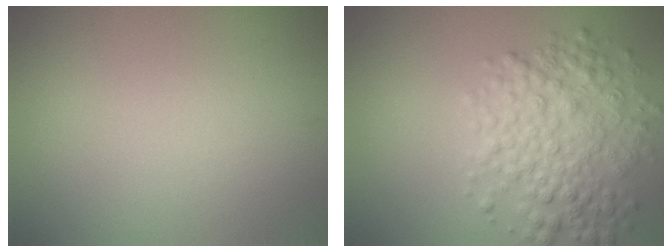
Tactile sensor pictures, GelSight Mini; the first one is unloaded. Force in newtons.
{"total": 5.5, "press": 5.5, "slide": 0.2}